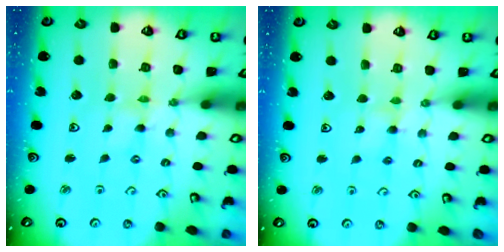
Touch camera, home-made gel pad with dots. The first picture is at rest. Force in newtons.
{"total": 2.4, "press": 2.4, "slide": 0.3}